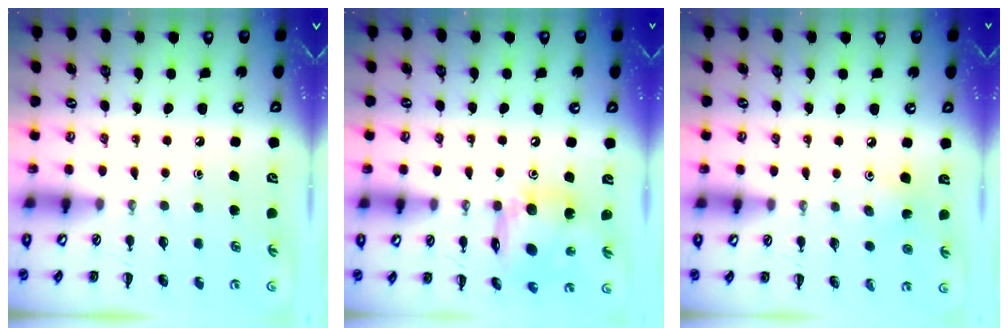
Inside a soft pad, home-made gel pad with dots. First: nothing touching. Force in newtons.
{"total": 14.1, "press": 14.1, "slide": 1.1}
{"total": 2.9, "press": 2.8, "slide": 0.8}